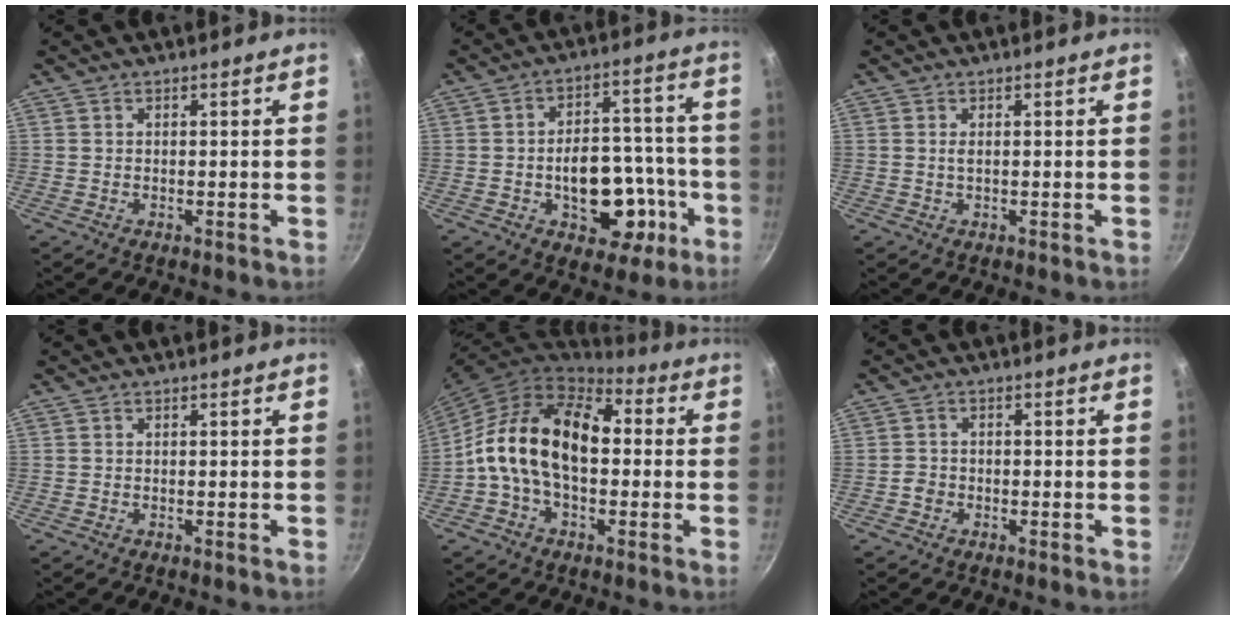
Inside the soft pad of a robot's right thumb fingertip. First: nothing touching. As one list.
[{"total": 15.8, "force": [-4.8, 10.0, 11.2], "torque": [-0.110, 0.042, -0.056]}, {"total": 0.8, "force": [0.2, 0.3, 0.8], "torque": [-0.016, 0.000, 0.003]}, {"total": 0.0}, {"total": 17.5, "force": [0.1, 11.4, 13.3], "torque": [-0.198, 0.038, -0.018]}, {"total": 1.8, "force": [-0.9, 1.4, 0.5], "torque": [-0.004, 0.011, -0.018]}]